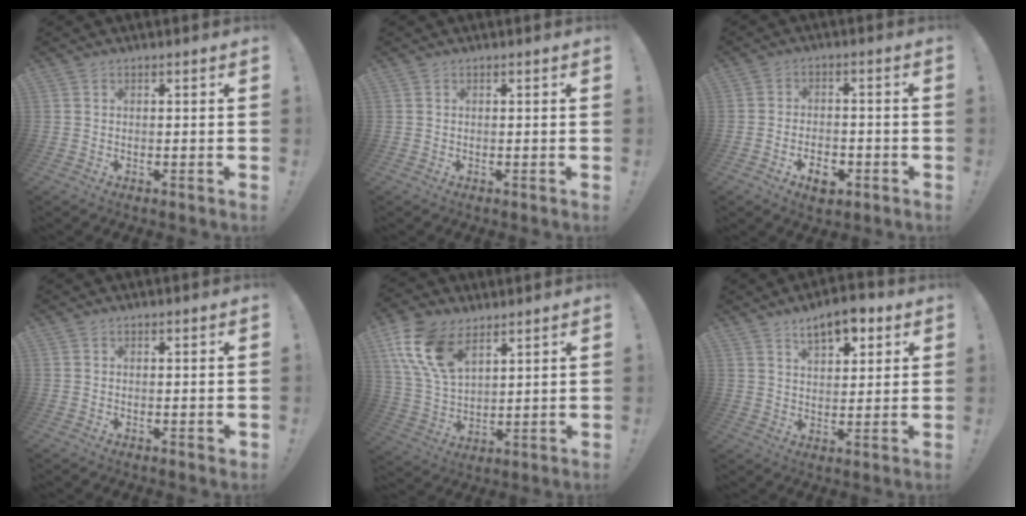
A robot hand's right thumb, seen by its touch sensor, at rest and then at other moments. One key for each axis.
{"total": 0.0}
{"total": 6.4, "fx": -3.6, "fy": 3.7, "fz": 3.8, "tx": -0.056, "ty": 0.014, "tz": -0.062}
{"total": 0.8, "fx": 0.5, "fy": 0.4, "fz": 0.5, "tx": -0.008, "ty": 0.001, "tz": 0.008}
{"total": 15.4, "fx": 8.2, "fy": 8.8, "fz": 9.6, "tx": -0.212, "ty": -0.028, "tz": 0.158}
{"total": 9.0, "fx": 5.7, "fy": 4.2, "fz": 5.5, "tx": -0.076, "ty": -0.020, "tz": 0.101}